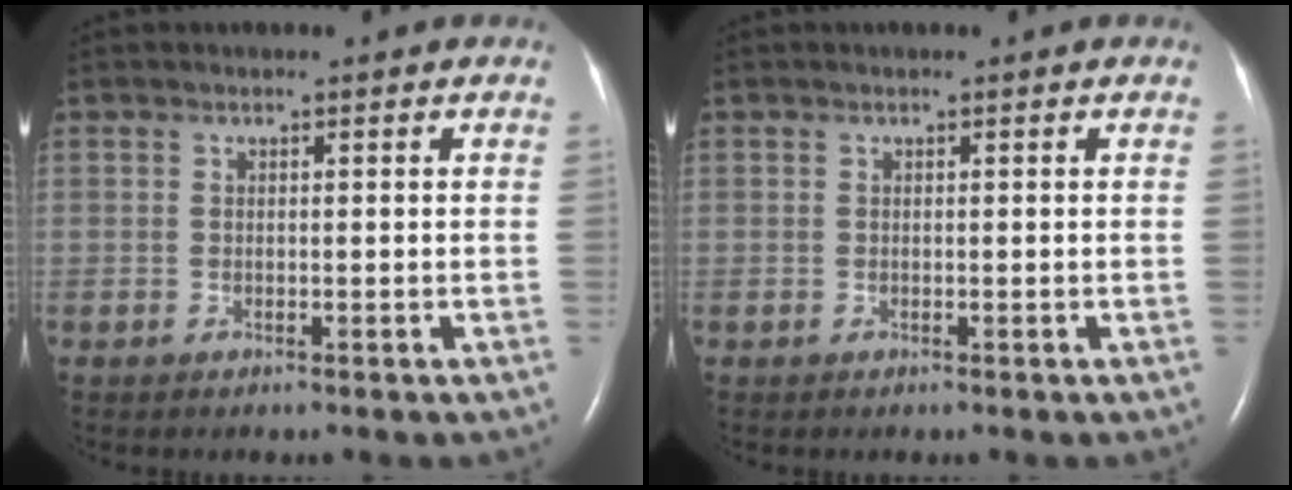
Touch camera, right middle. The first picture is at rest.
{"total": 0.0}